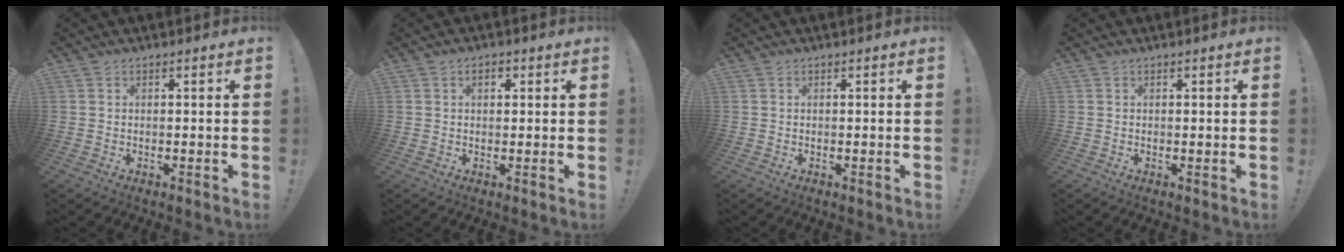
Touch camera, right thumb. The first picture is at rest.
{"total": 2.0, "force": [0.7, 1.2, 1.5], "torque": [-0.024, 0.003, 0.009]}
{"total": 0.0}
{"total": 0.0}